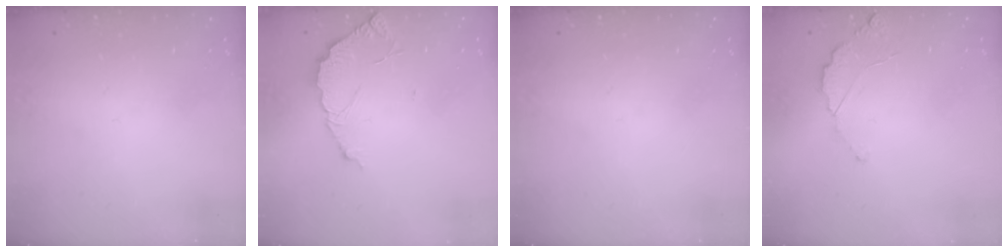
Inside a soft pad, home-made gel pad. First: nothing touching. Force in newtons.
{"total": 4.3, "press": 4.3, "slide": 0.2}
{"total": 0.0}
{"total": 2.9, "press": 2.9, "slide": 0.3}